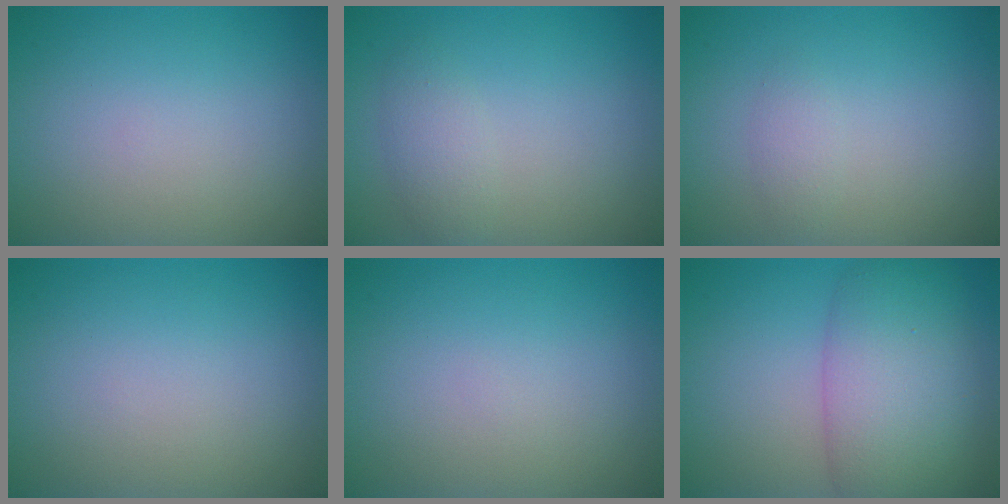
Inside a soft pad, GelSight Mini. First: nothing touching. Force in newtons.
{"total": 1.9, "press": 1.9, "slide": 0.1}
{"total": 1.1, "press": 1.1, "slide": 0.0}
{"total": 0.0}
{"total": 0.0}
{"total": 8.4, "press": 8.4, "slide": 0.2}